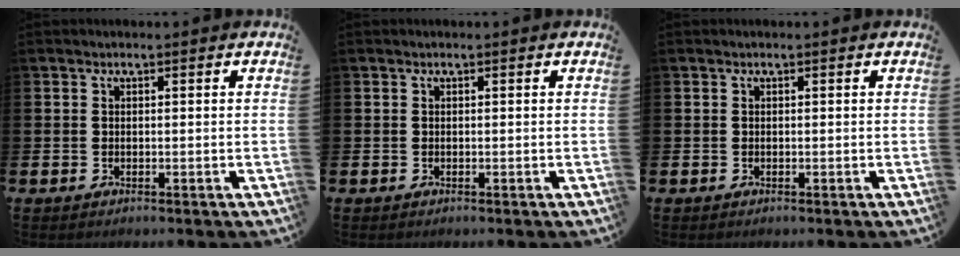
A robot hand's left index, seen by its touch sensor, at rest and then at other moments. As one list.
[{"total": 0.0}, {"total": 0.0}]